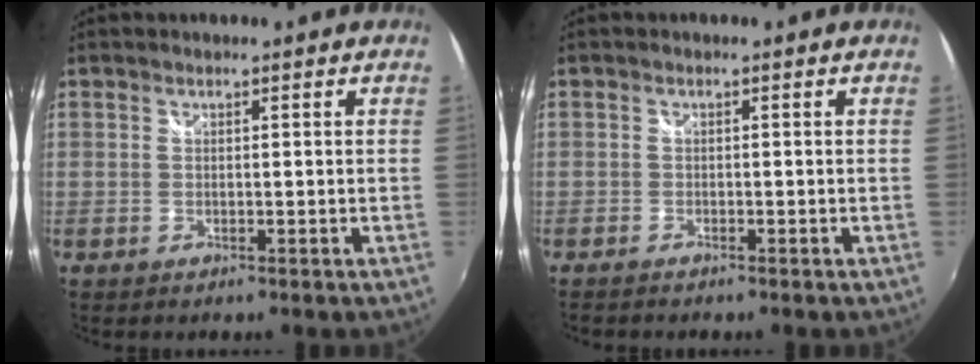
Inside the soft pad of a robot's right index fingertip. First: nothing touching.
{"total": 1.5, "force": [-1.4, 0.4, 0.4], "torque": [-0.013, -0.009, -0.026]}